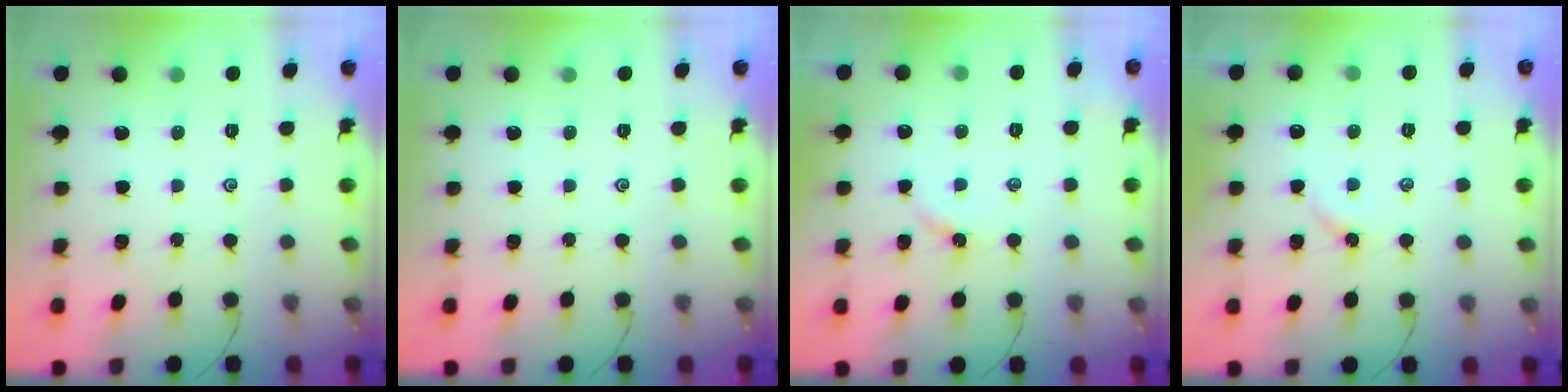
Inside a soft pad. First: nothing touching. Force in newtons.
{"total": 0.0}
{"total": 2.5, "press": 2.5, "slide": 0.4}
{"total": 3.5, "press": 3.5, "slide": 0.5}